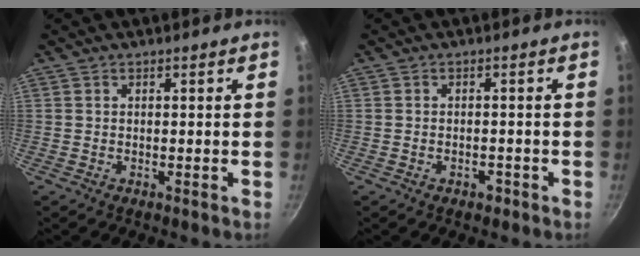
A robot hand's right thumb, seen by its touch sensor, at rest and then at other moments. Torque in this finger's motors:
{"motor_torque": [-0.51, -0.25, -0.05, 0.34, -0.07]}